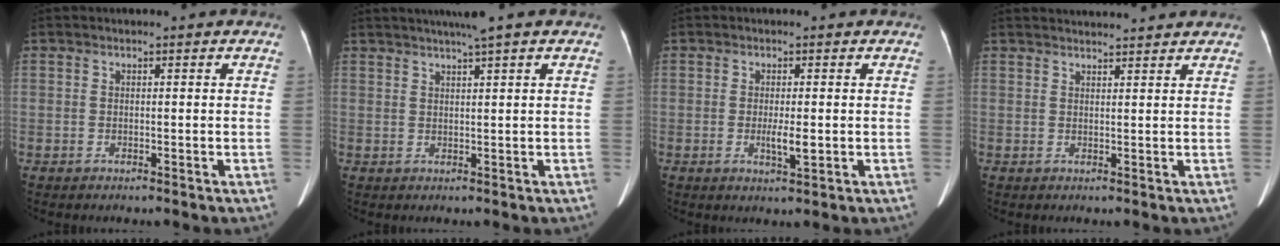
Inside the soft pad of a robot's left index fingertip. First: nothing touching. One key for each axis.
{"total": 4.9, "fx": 3.7, "fy": -0.9, "fz": 3.0, "tx": -0.047, "ty": 0.017, "tz": 0.060}
{"total": 2.7, "fx": -0.3, "fy": 0.5, "fz": 2.6, "tx": -0.050, "ty": -0.004, "tz": -0.004}
{"total": 7.3, "fx": 7.1, "fy": 0.1, "fz": 1.7, "tx": -0.024, "ty": 0.030, "tz": 0.088}